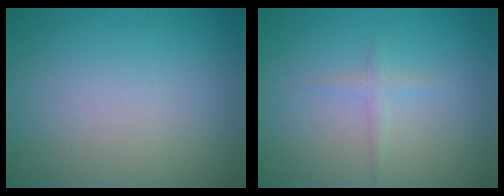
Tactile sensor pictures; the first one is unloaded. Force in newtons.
{"total": 1.1, "press": 1.1, "slide": 0.0}